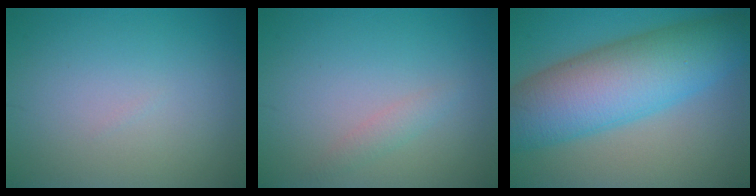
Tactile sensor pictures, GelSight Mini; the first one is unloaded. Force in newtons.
{"total": 1.2, "press": 1.2, "slide": 0.0}
{"total": 11.1, "press": 11.1, "slide": 0.0}